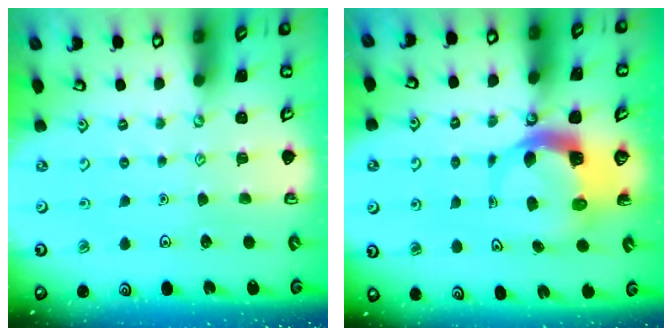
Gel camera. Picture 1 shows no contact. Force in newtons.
{"total": 6.6, "press": 6.5, "slide": 1.2}